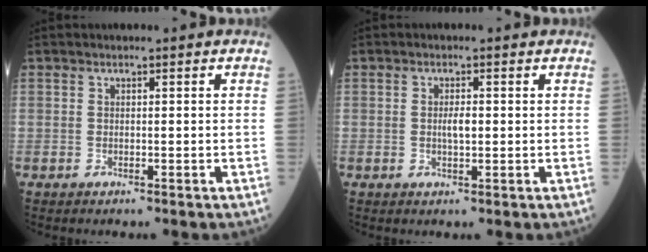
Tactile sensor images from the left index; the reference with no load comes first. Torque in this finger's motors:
{"motor_torque": [0.47, 0.08, 0.02, 0.05]}